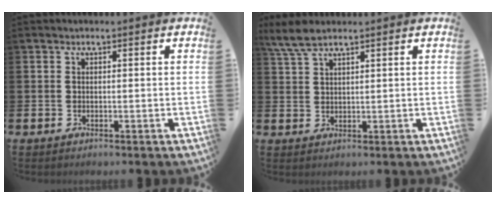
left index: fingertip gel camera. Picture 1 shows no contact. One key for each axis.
{"total": 4.8, "fx": 3.8, "fy": 1.3, "fz": 2.6, "tx": -0.056, "ty": -0.006, "tz": 0.069}